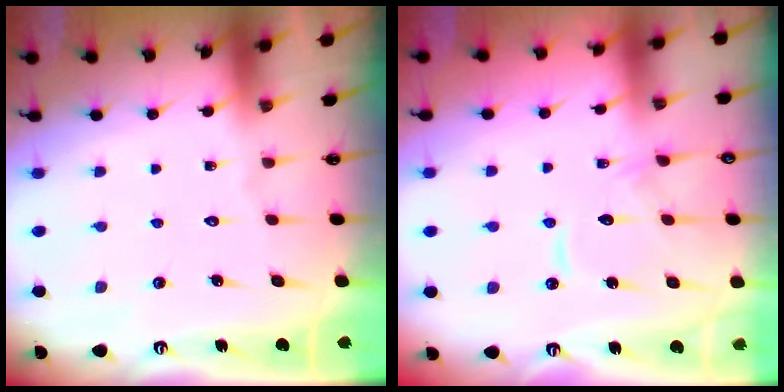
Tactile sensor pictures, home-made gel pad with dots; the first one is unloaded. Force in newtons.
{"total": 10.3, "press": 10.3, "slide": 1.0}